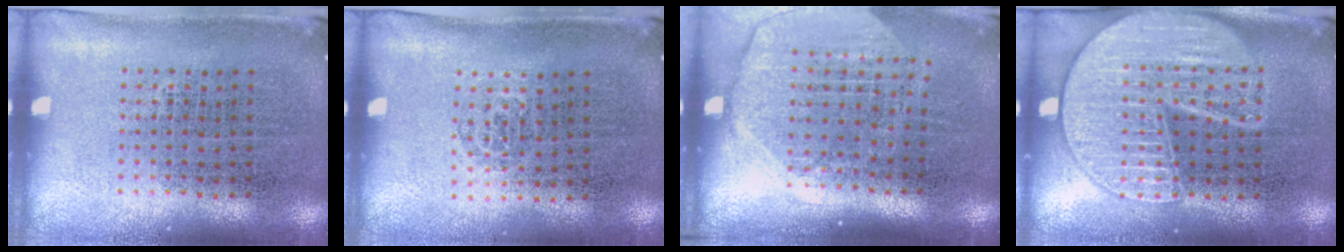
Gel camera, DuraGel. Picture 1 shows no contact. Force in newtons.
{"total": 0.6, "press": 0.4, "slide": 0.5}
{"total": 2.0, "press": 1.8, "slide": 1.0}
{"total": 3.4, "press": 3.4, "slide": 0.4}